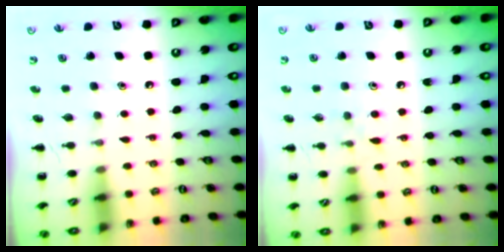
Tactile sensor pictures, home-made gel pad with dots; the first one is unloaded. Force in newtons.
{"total": 4.6, "press": 4.3, "slide": 1.7}